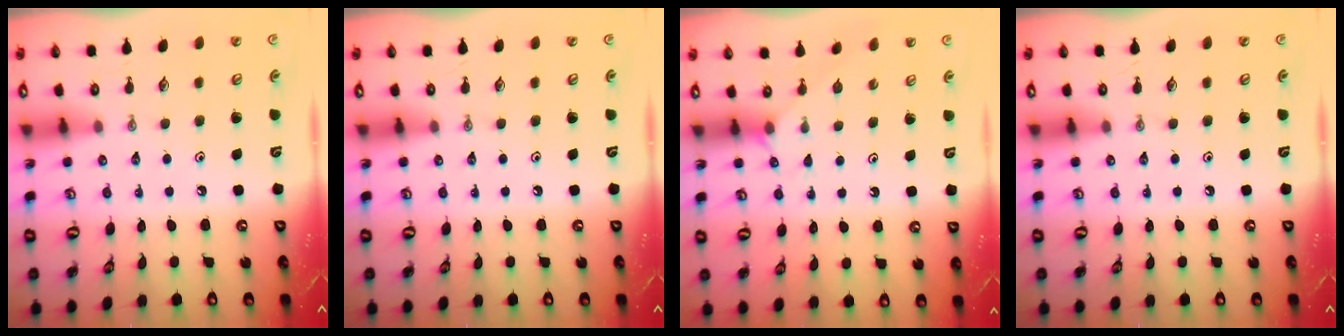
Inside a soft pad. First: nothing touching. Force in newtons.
{"total": 0.0}
{"total": 4.5, "press": 4.5, "slide": 0.4}
{"total": 0.0}